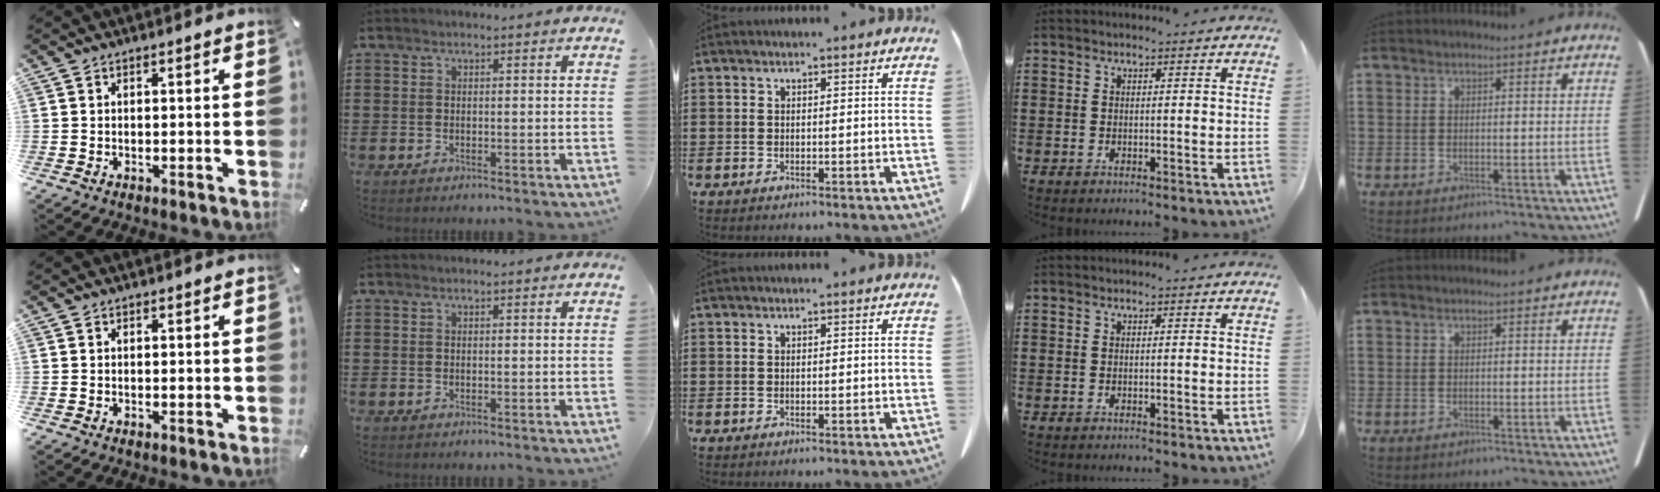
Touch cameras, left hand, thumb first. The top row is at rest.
{}